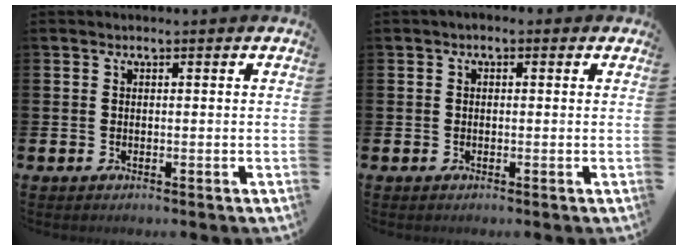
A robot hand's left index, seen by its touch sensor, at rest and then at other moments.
{"total": 0.8, "force": [-0.2, 0.7, 0.4], "torque": [-0.002, 0.004, -0.007]}